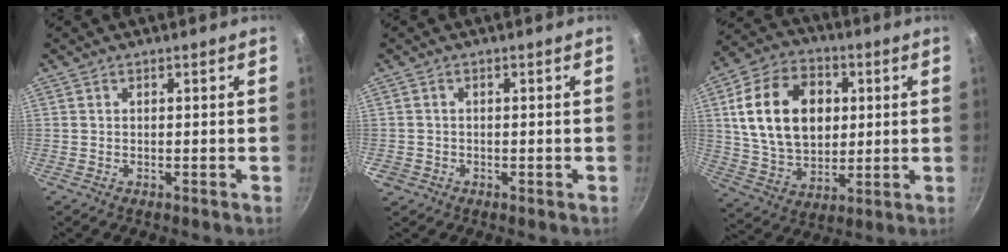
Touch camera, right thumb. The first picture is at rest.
{"total": 1.7, "force": [-0.7, 1.5, 0.5], "torque": [-0.010, 0.001, -0.010]}
{"total": 19.6, "force": [3.6, 13.9, 13.3], "torque": [-0.214, 0.002, 0.065]}